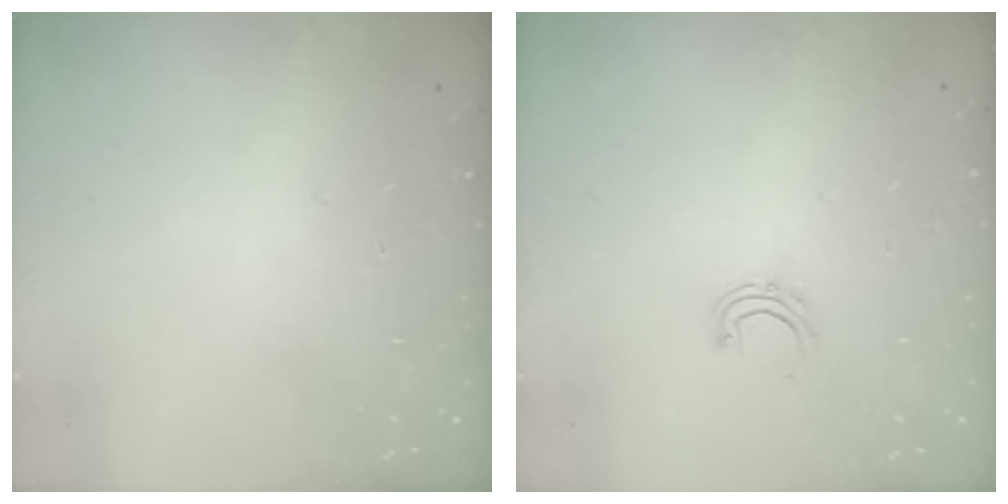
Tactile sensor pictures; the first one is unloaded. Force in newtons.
{"total": 5.1, "press": 5.1, "slide": 0.7}